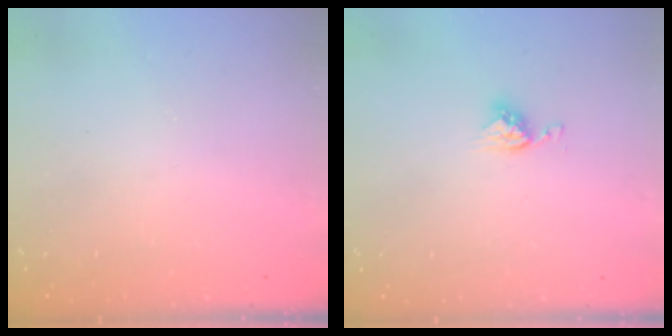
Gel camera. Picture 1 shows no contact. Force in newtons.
{"total": 5.3, "press": 5.3, "slide": 0.1}